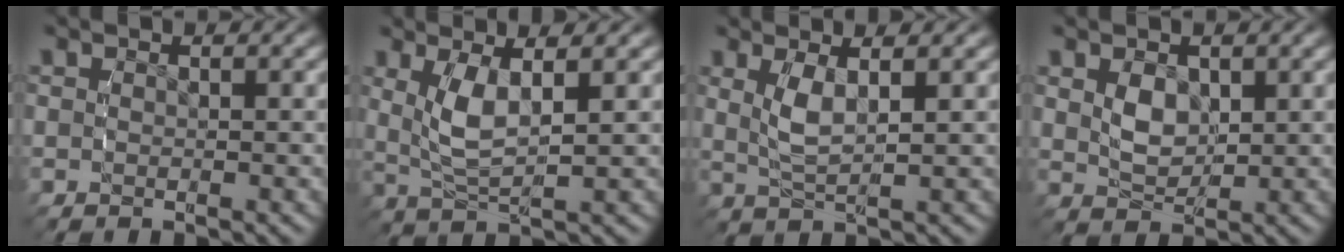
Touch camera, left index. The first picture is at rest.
{"total": 4.4, "force": [0.8, 2.6, 3.4], "torque": [-0.102, -0.016, 0.022]}
{"total": 2.7, "force": [0.8, 1.2, 2.4], "torque": [-0.068, -0.007, 0.017]}
{"total": 2.5, "force": [0.5, 1.7, 1.7], "torque": [-0.040, -0.011, 0.016]}